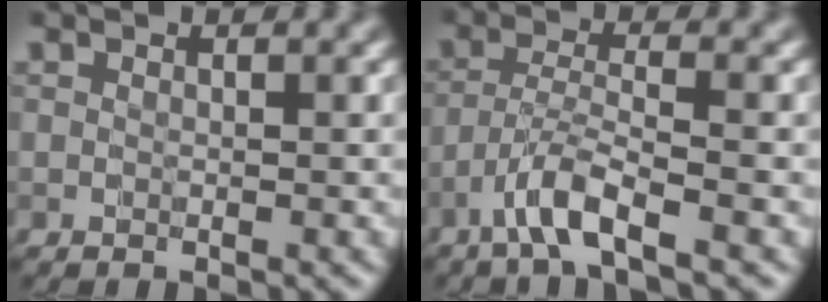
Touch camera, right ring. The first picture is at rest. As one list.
[{"total": 3.5, "force": [-2.3, 0.2, 2.6], "torque": [-0.047, 0.008, -0.057]}]